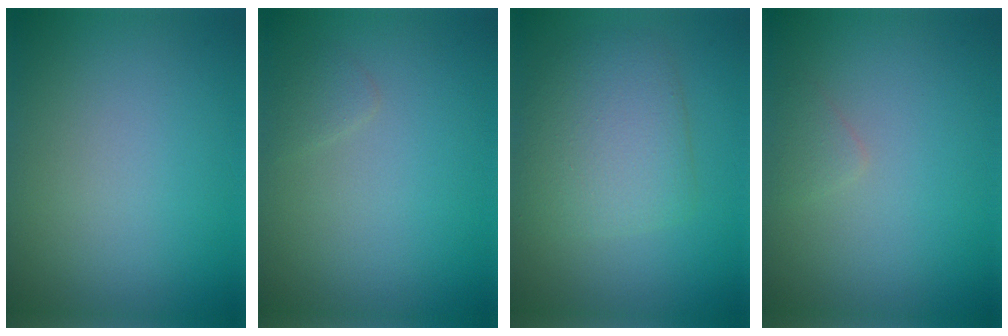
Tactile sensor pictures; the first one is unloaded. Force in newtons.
{"total": 0.8, "press": 0.8, "slide": 0.0}
{"total": 4.8, "press": 4.7, "slide": 0.3}
{"total": 0.9, "press": 0.9, "slide": 0.1}